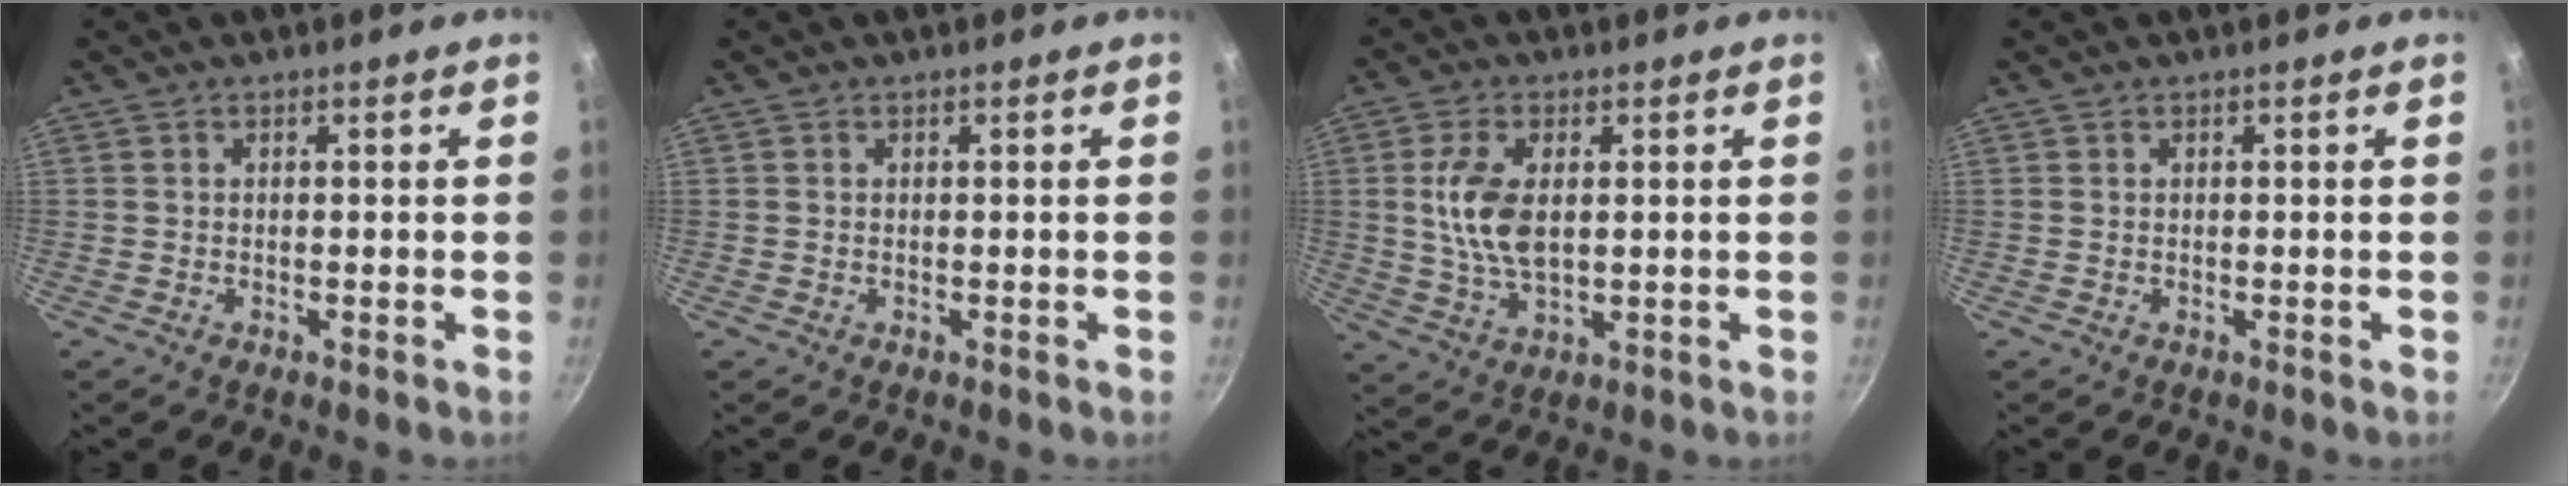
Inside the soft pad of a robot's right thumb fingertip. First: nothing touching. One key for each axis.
{"total": 0.0}
{"total": 9.5, "fx": 1.4, "fy": 5.1, "fz": 7.9, "tx": -0.154, "ty": -0.005, "tz": 0.027}
{"total": 0.0}